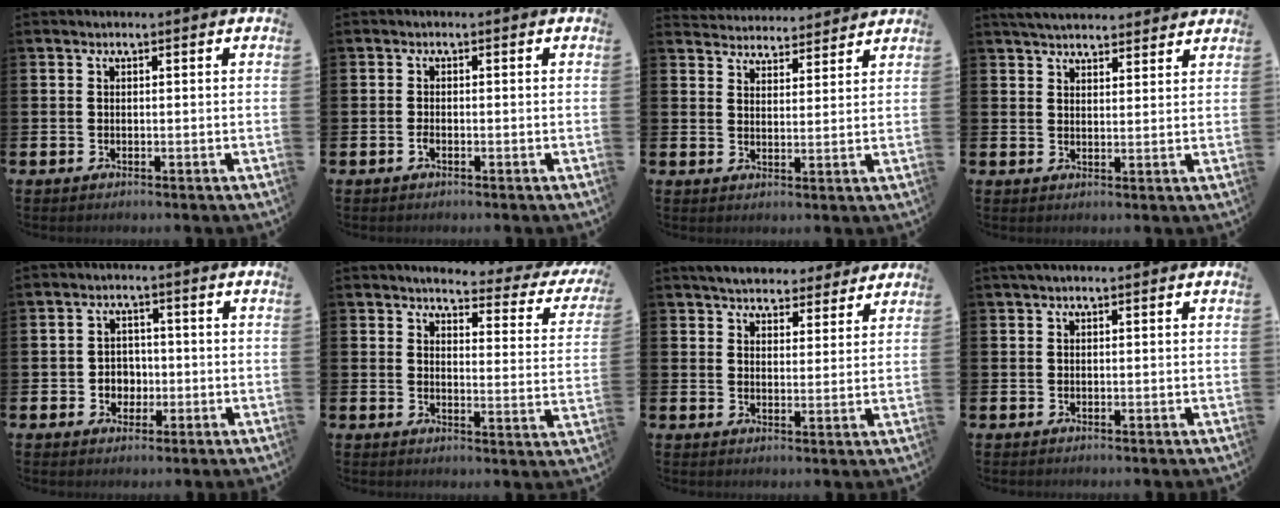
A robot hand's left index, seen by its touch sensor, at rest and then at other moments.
{"total": 0.9, "force": [-0.5, 0.3, 0.7], "torque": [-0.008, -0.005, -0.011]}
{"total": 4.2, "force": [4.1, 0.6, -0.5], "torque": [0.001, -0.030, 0.073]}
{"total": 4.3, "force": [4.2, 0.7, 0.5], "torque": [-0.017, -0.020, 0.078]}
{"total": 3.0, "force": [-0.6, 2.8, 1.0], "torque": [-0.016, 0.001, -0.021]}
{"total": 3.1, "force": [2.8, 0.8, 1.1], "torque": [-0.024, -0.031, 0.036]}
{"total": 5.0, "force": [4.9, 1.3, 0.4], "torque": [-0.025, -0.025, 0.087]}
{"total": 0.6, "force": [0.4, 0.1, 0.5], "torque": [-0.008, 0.003, 0.006]}